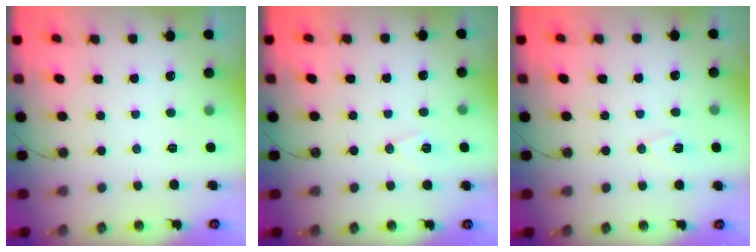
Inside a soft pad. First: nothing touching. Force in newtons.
{"total": 7.0, "press": 5.9, "slide": 3.8}
{"total": 6.7, "press": 5.7, "slide": 3.6}